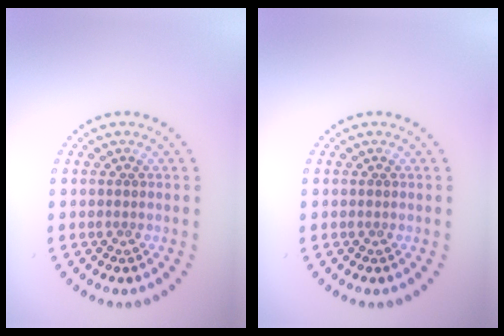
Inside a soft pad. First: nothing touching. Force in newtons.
{"total": 0.0}